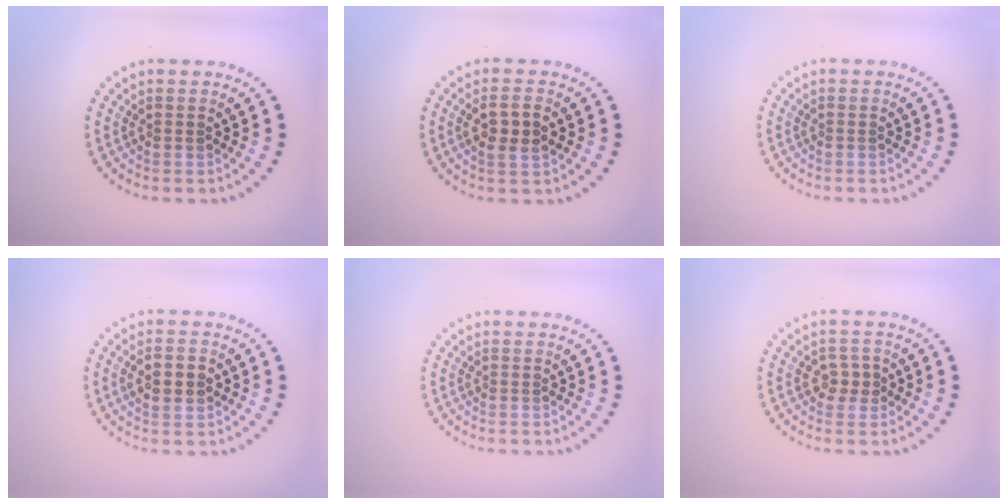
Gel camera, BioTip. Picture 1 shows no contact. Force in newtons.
{"total": 2.8, "press": 2.8, "slide": 0.6}
{"total": 0.0}
{"total": 2.9, "press": 2.9, "slide": 0.1}
{"total": 0.0}
{"total": 1.9, "press": 1.8, "slide": 0.3}